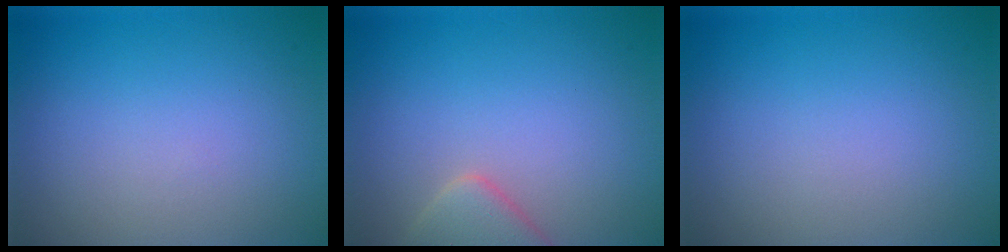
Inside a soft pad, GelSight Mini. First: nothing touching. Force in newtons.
{"total": 3.0, "press": 2.9, "slide": 0.3}
{"total": 0.0}